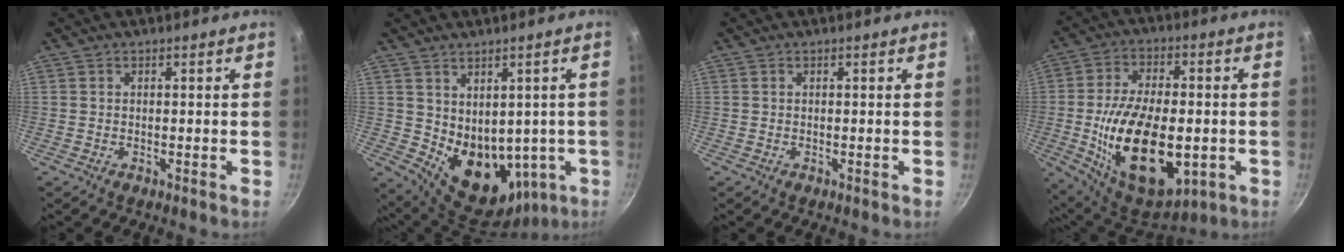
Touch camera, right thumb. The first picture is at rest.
{"total": 13.5, "force": [1.0, 9.9, 9.1], "torque": [-0.109, -0.023, 0.053]}
{"total": 0.0}
{"total": 23.1, "force": [-3.8, 12.5, 19.1], "torque": [-0.319, 0.005, -0.051]}